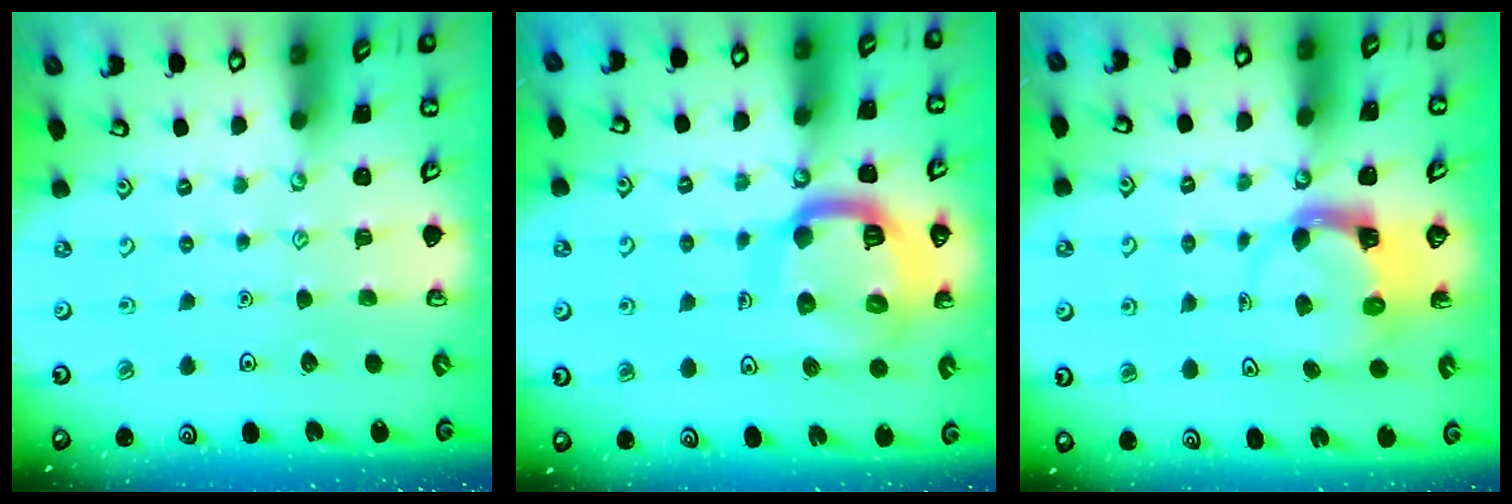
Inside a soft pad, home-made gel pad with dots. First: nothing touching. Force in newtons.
{"total": 17.4, "press": 17.3, "slide": 1.9}
{"total": 3.9, "press": 3.8, "slide": 0.5}